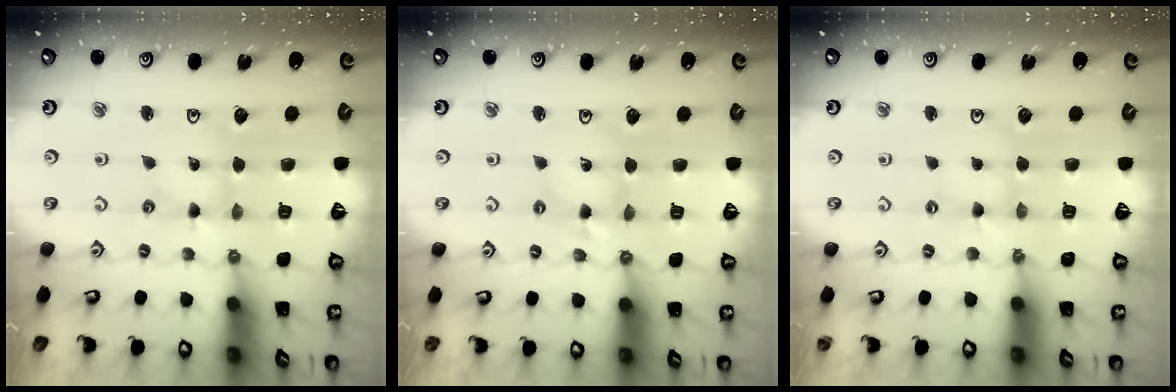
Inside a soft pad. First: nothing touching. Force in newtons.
{"total": 2.3, "press": 2.3, "slide": 0.2}
{"total": 0.7, "press": 0.7, "slide": 0.1}